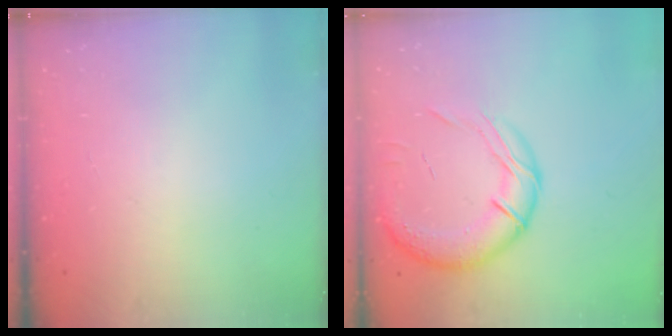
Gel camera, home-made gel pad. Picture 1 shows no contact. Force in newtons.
{"total": 19.8, "press": 19.6, "slide": 3.2}